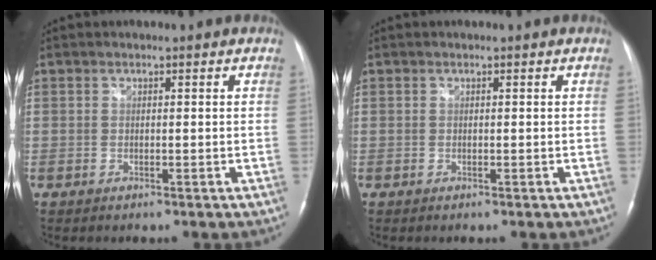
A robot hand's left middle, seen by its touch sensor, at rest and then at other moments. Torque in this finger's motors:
{"motor_torque": [0.14, -0.05, -0.09, 0.01]}